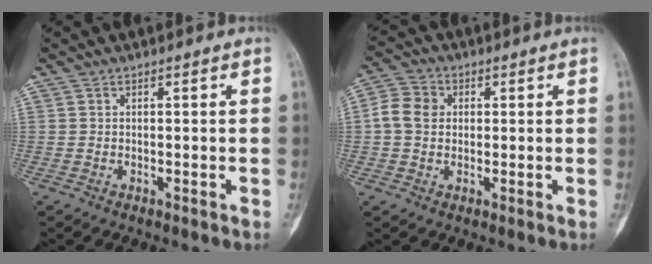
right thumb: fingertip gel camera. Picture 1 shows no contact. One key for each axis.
{"total": 6.2, "fx": 0.5, "fy": 5.2, "fz": 3.4, "tx": -0.060, "ty": 0.014, "tz": 0.002}